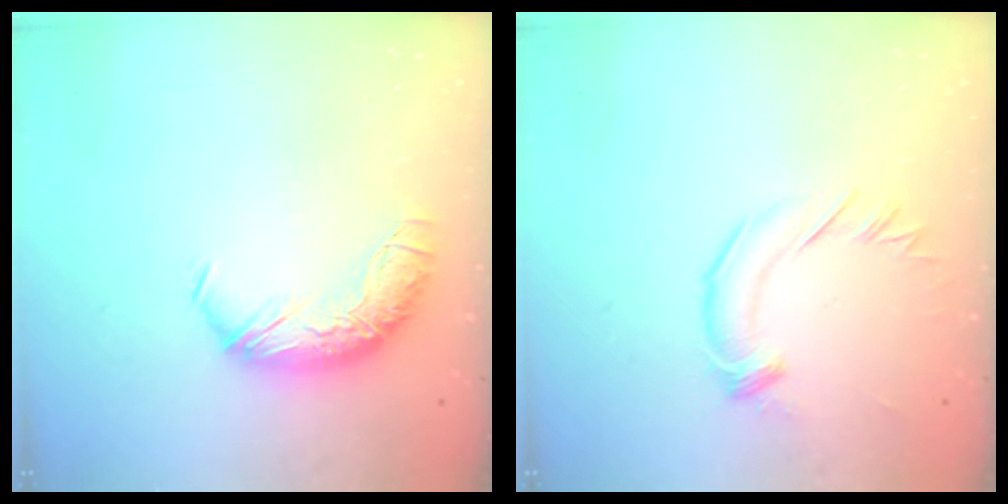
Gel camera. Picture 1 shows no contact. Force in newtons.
{"total": 1.9, "press": 1.9, "slide": 0.1}